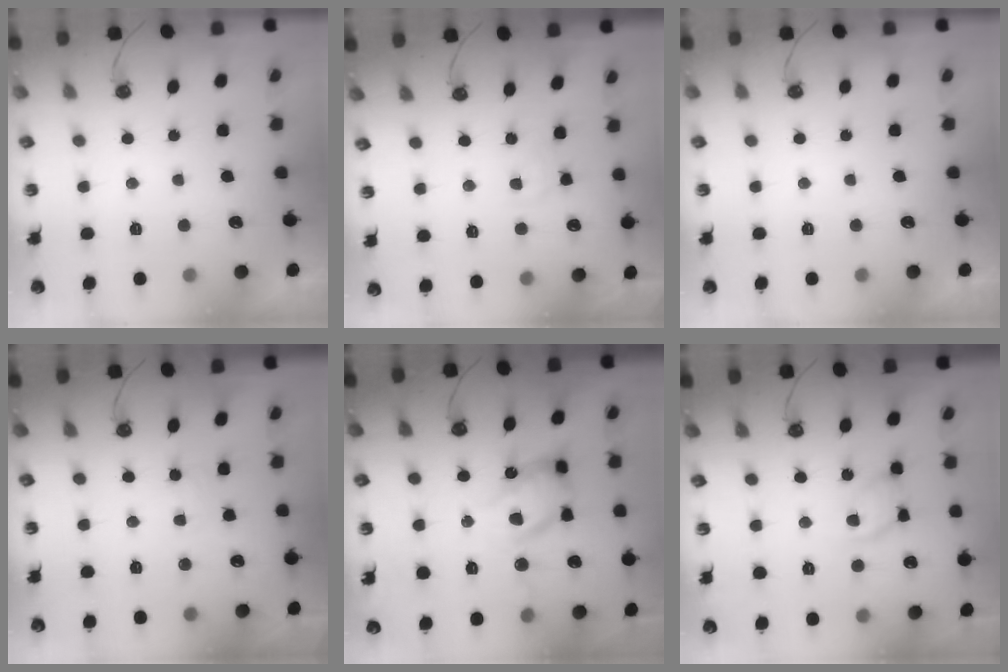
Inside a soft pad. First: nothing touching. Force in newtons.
{"total": 4.2, "press": 4.1, "slide": 0.5}
{"total": 0.0}
{"total": 2.8, "press": 2.8, "slide": 0.3}
{"total": 14.5, "press": 14.5, "slide": 0.7}
{"total": 10.6, "press": 10.6, "slide": 1.0}